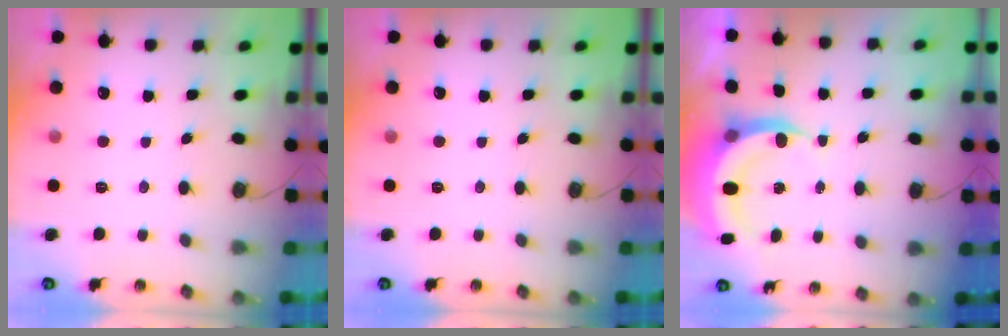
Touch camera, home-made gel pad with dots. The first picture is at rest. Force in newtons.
{"total": 0.0}
{"total": 7.0, "press": 6.9, "slide": 0.9}